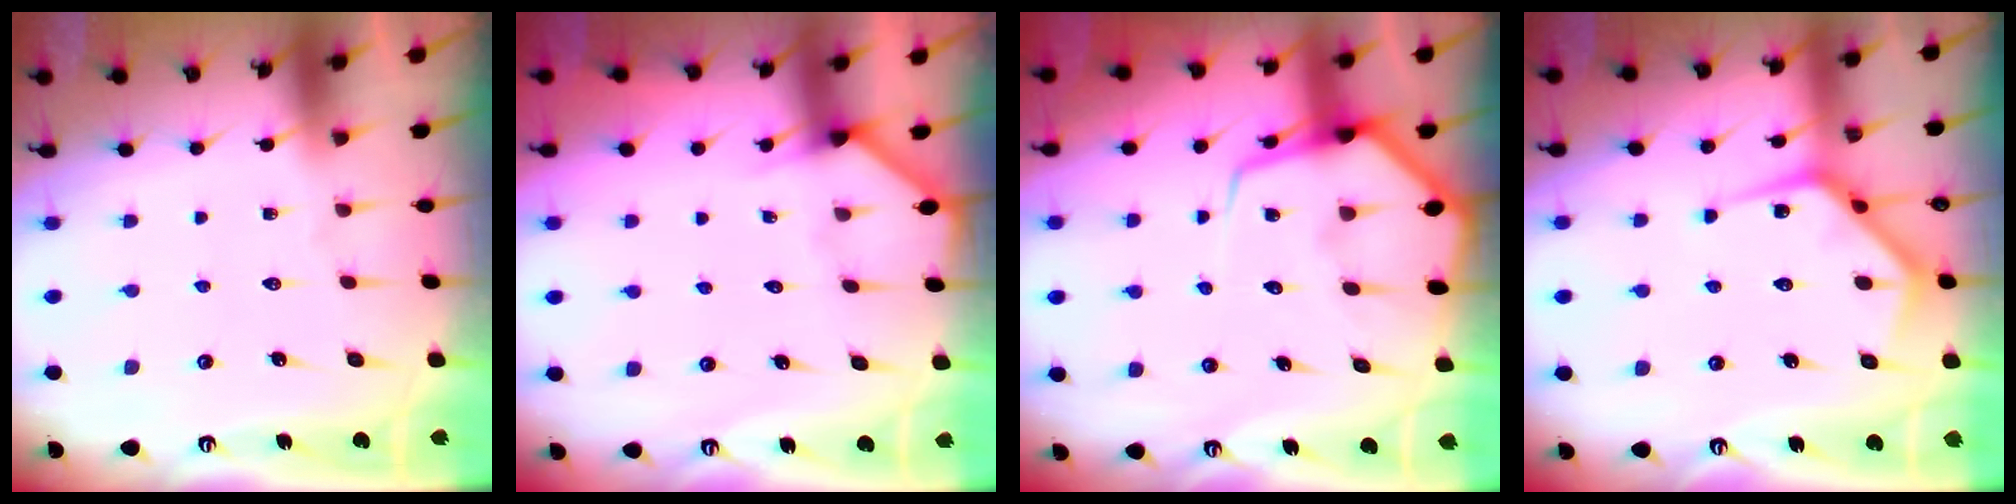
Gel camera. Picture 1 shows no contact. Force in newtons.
{"total": 2.3, "press": 2.3, "slide": 0.1}
{"total": 8.7, "press": 8.6, "slide": 1.0}
{"total": 9.8, "press": 9.8, "slide": 0.5}